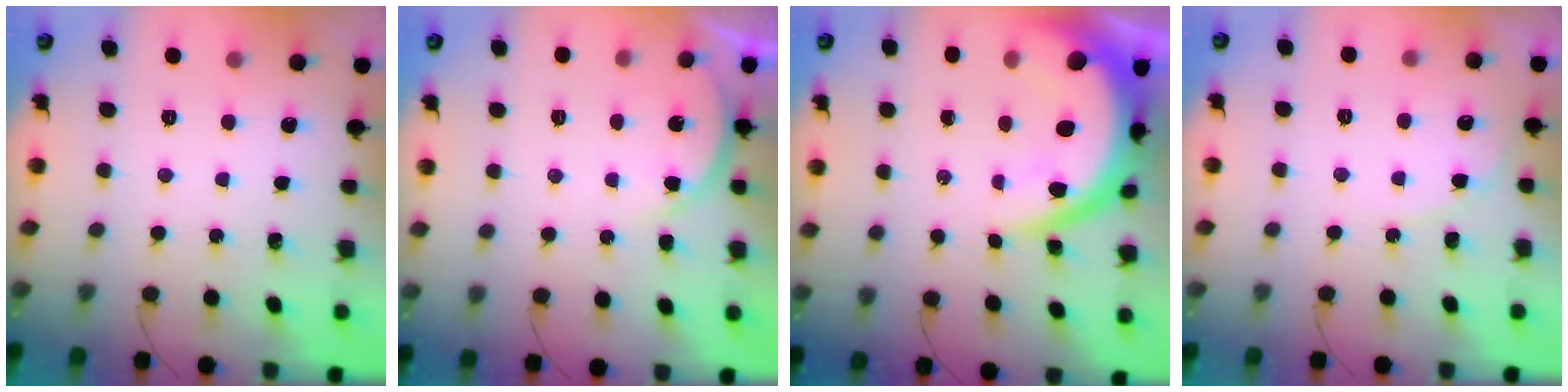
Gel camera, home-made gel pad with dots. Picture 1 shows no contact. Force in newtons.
{"total": 5.6, "press": 5.6, "slide": 0.5}
{"total": 12.7, "press": 12.7, "slide": 1.0}
{"total": 5.6, "press": 5.6, "slide": 0.2}